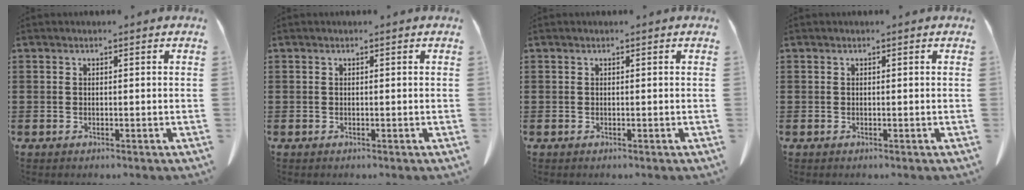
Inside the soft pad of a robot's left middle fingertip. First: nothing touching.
{"total": 0.0}
{"total": 0.0}
{"total": 0.0}